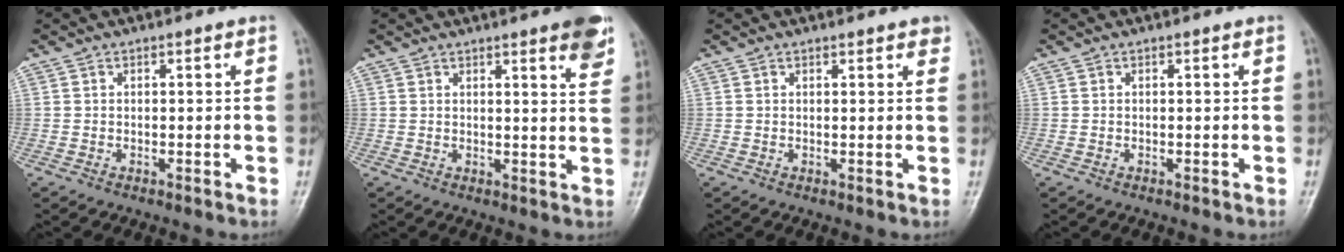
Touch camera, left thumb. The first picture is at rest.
{"total": 7.2, "force": [4.6, 1.2, 5.5], "torque": [-0.053, -0.018, 0.050]}
{"total": 2.3, "force": [1.7, 0.8, 1.3], "torque": [-0.006, -0.003, 0.018]}
{"total": 0.0}